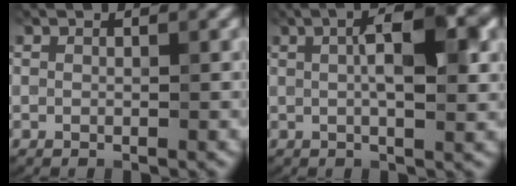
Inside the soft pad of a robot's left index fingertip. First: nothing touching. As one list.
[{"total": 5.6, "force": [1.1, 1.7, 5.3], "torque": [-0.088, 0.012, 0.014]}]